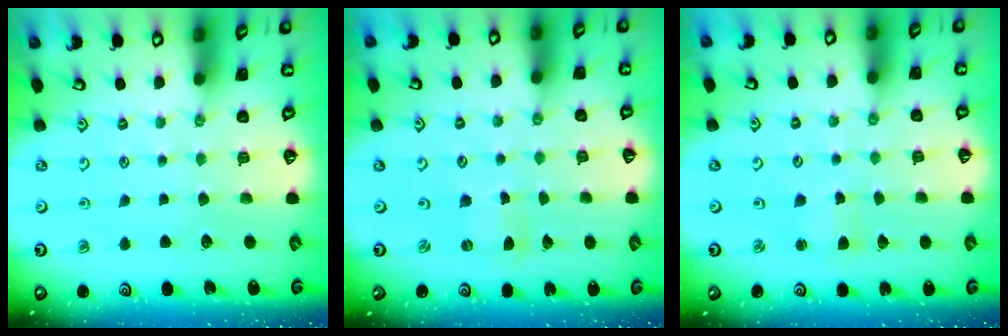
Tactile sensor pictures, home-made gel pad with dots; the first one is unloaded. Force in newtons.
{"total": 0.0}
{"total": 2.5, "press": 2.5, "slide": 0.1}